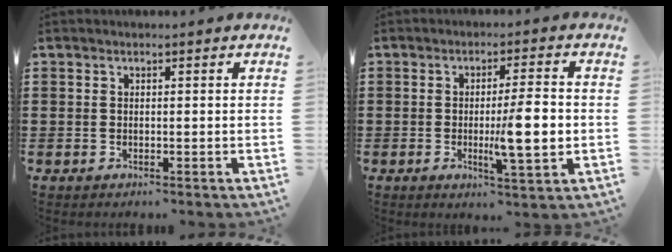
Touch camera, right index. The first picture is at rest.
{"total": 8.9, "force": [-0.7, 1.4, 8.8], "torque": [-0.133, -0.008, -0.014]}